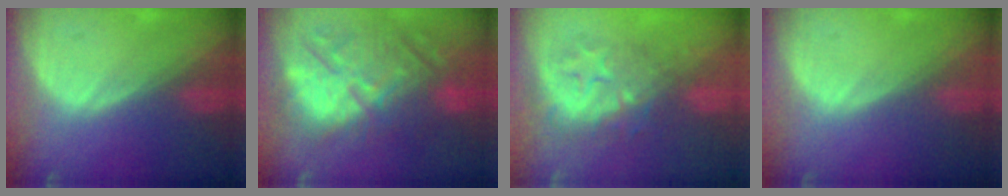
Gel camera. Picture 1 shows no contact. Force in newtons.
{"total": 12.6, "press": 12.0, "slide": 3.8}
{"total": 9.2, "press": 8.0, "slide": 4.5}
{"total": 0.0}